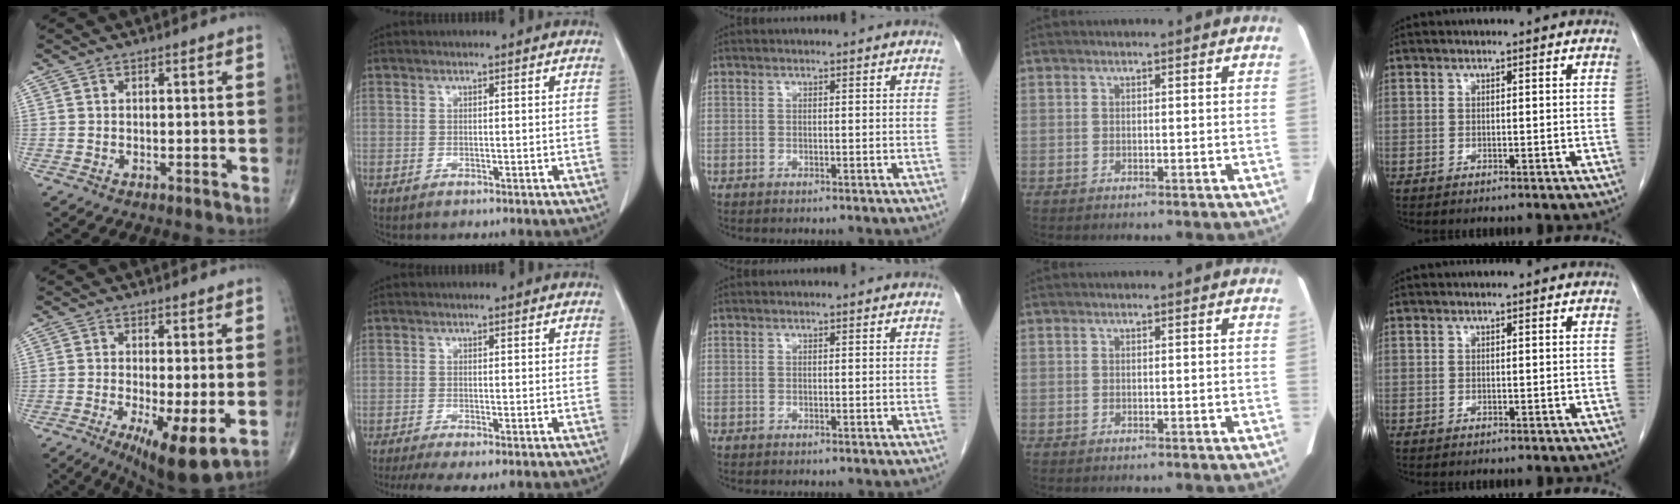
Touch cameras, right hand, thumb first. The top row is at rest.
{"thumb": {"total": 10.2, "force": [-2.5, 2.6, 9.5], "torque": [-0.157, -0.026, -0.037]}, "index": {"total": 5.1, "force": [-3.7, 0.7, 3.4], "torque": [-0.055, -0.012, -0.062]}}